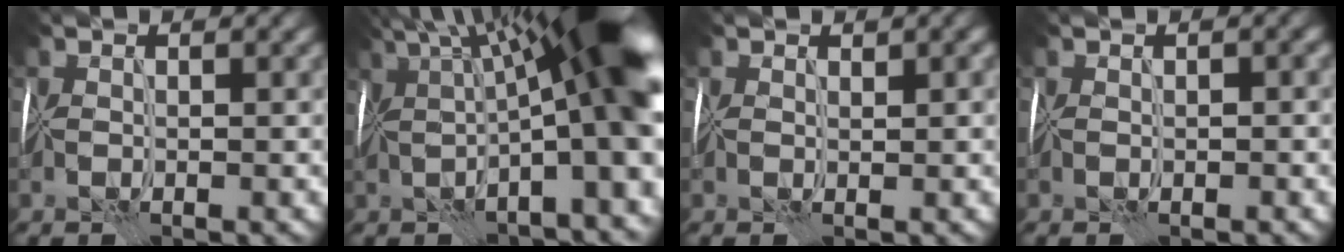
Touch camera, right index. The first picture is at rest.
{"total": 15.8, "force": [2.5, 4.3, 15.0], "torque": [-0.195, 0.035, 0.043]}
{"total": 0.9, "force": [0.6, 0.6, 0.3], "torque": [0.000, 0.002, 0.012]}
{"total": 0.8, "force": [-0.2, 0.6, 0.4], "torque": [-0.006, 0.000, 0.000]}